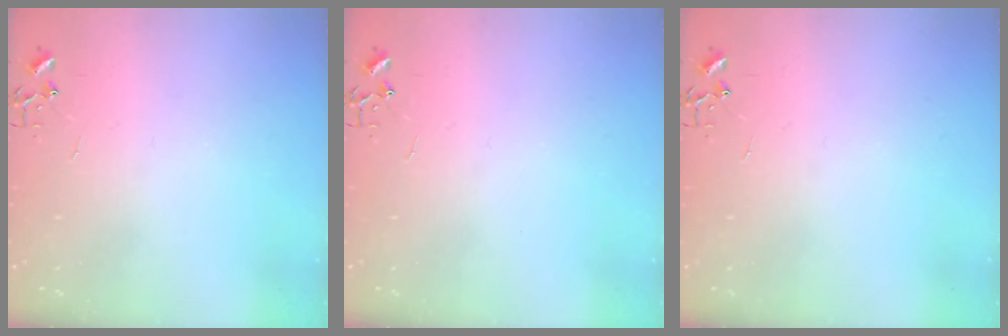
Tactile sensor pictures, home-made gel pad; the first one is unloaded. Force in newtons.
{"total": 0.0}
{"total": 0.0}